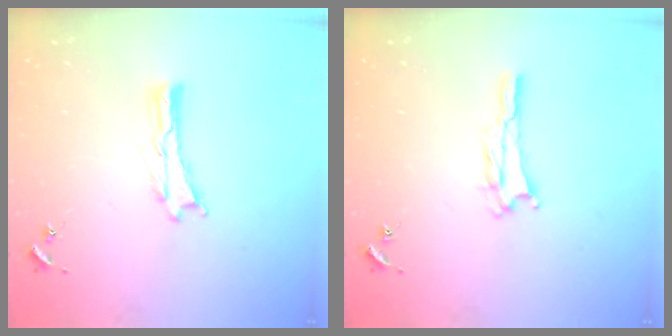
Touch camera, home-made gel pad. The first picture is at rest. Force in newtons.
{"total": 2.1, "press": 2.1, "slide": 0.3}